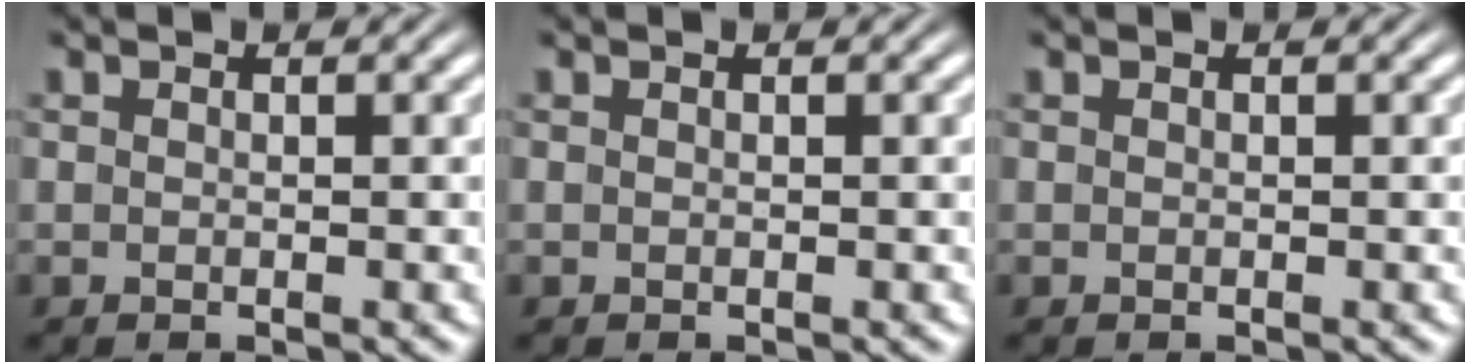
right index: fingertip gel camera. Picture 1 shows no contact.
{"total": 0.0}
{"total": 0.0}